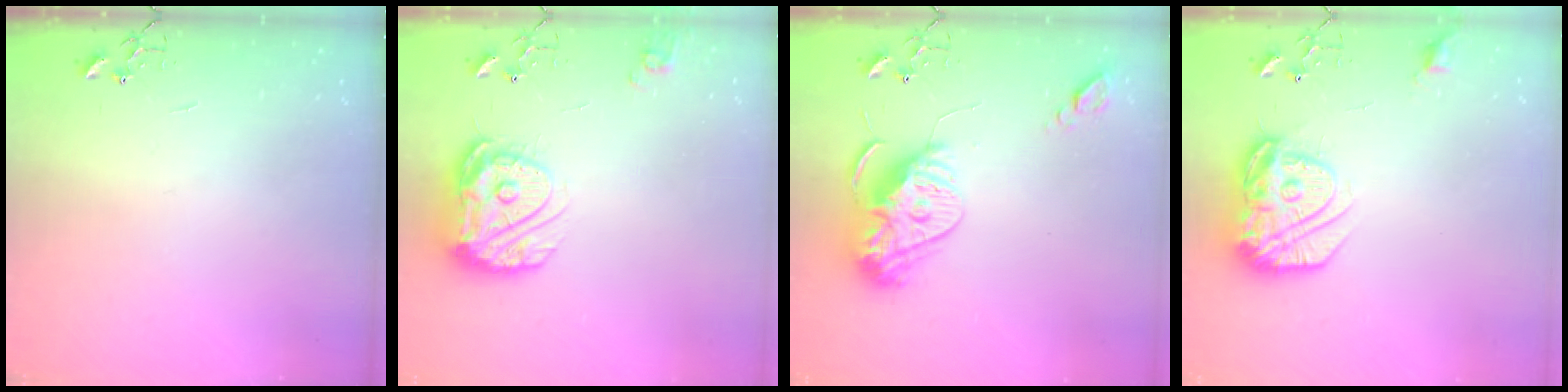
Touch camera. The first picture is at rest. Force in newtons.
{"total": 17.3, "press": 17.2, "slide": 1.9}
{"total": 15.3, "press": 15.3, "slide": 1.3}
{"total": 17.7, "press": 17.6, "slide": 1.4}